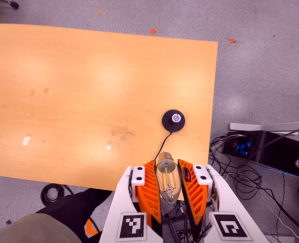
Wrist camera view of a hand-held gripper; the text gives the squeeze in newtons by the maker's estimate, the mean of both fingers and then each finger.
{"total": 19.9, "left": 21.6, "right": 18.1}